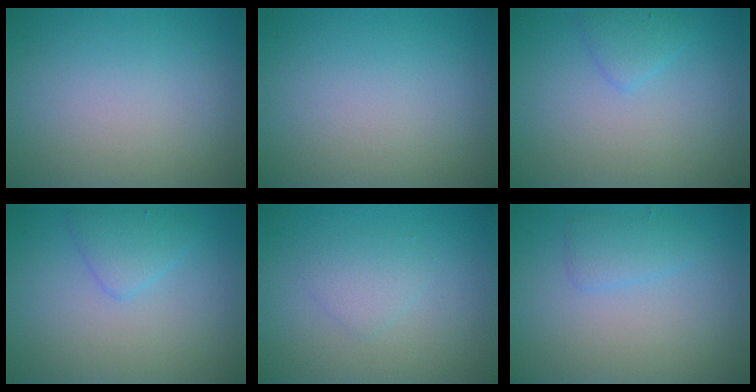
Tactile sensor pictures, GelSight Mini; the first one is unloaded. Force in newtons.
{"total": 0.0}
{"total": 1.5, "press": 1.5, "slide": 0.1}
{"total": 2.0, "press": 2.0, "slide": 0.1}
{"total": 1.5, "press": 1.5, "slide": 0.0}
{"total": 1.7, "press": 1.7, "slide": 0.1}